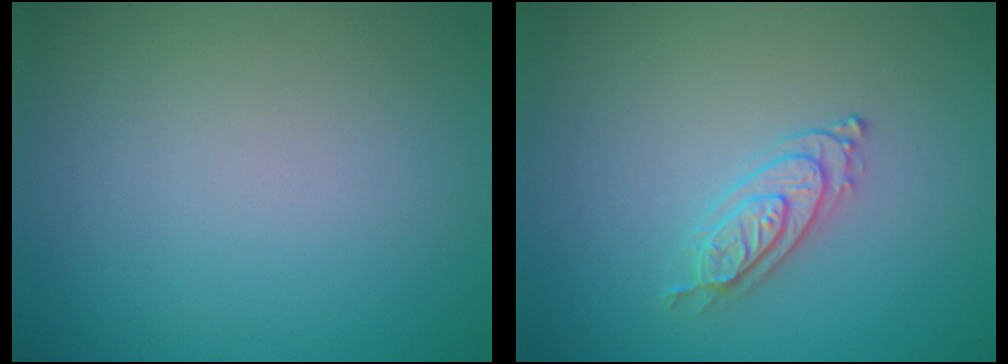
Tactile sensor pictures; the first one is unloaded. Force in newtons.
{"total": 2.2, "press": 2.0, "slide": 0.7}